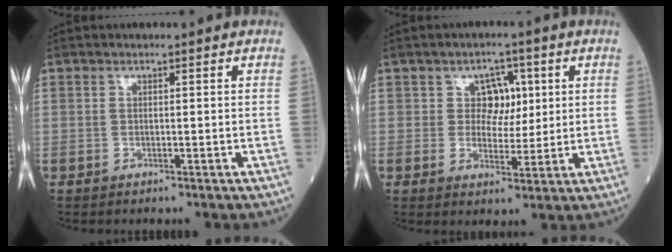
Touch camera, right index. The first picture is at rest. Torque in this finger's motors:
{"motor_torque": [-0.01, 0.04, -0.02, 0.00]}